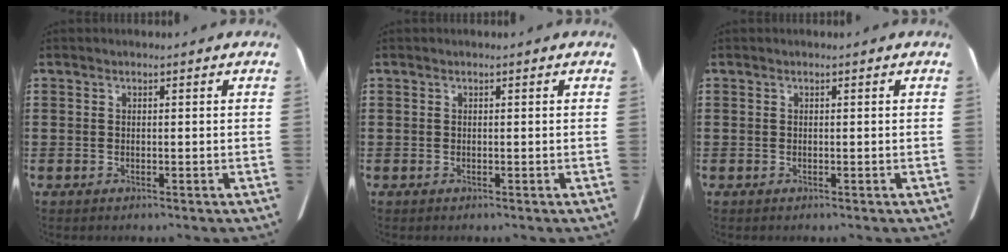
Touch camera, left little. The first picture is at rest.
{"total": 0.0}
{"total": 0.0}